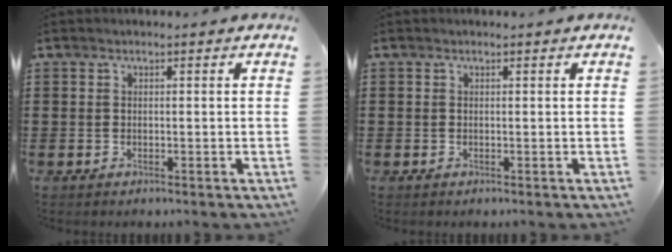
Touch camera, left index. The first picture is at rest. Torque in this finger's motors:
{"motor_torque": [-1.15, 0.99, -0.43, -0.21]}